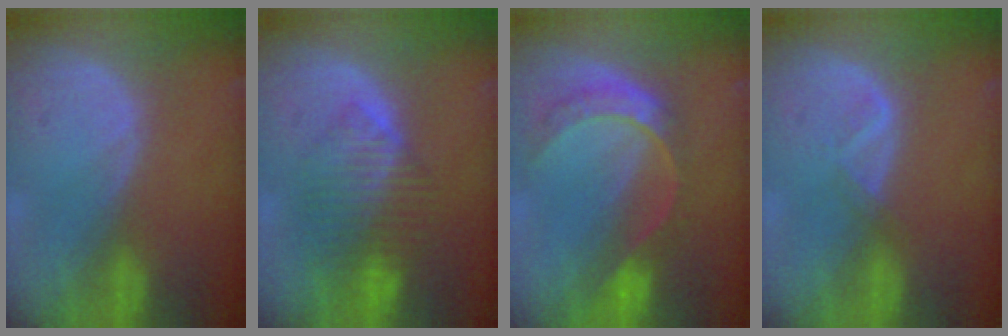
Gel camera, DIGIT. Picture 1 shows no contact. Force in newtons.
{"total": 7.9, "press": 7.3, "slide": 2.9}
{"total": 7.9, "press": 6.5, "slide": 4.4}
{"total": 1.6, "press": 1.5, "slide": 0.7}